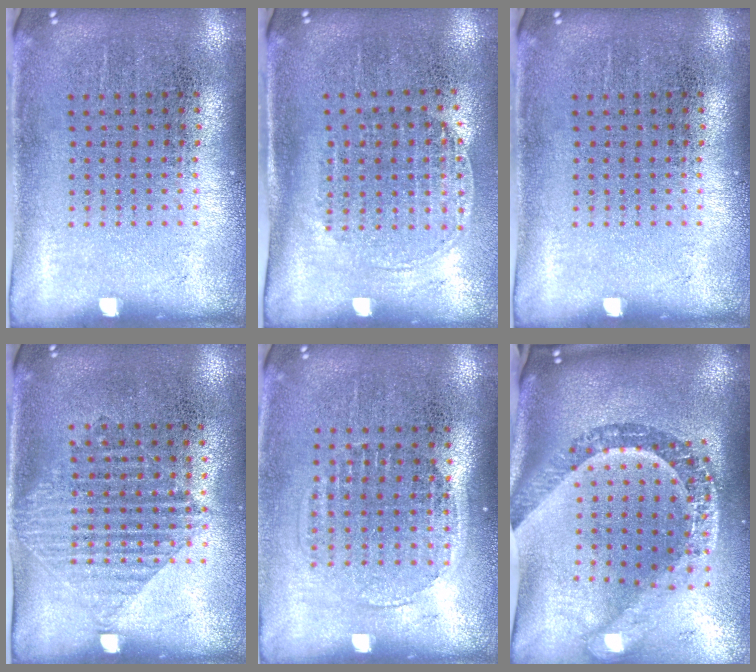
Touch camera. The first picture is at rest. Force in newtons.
{"total": 1.4, "press": 1.2, "slide": 0.8}
{"total": 0.0}
{"total": 1.2, "press": 1.0, "slide": 0.6}
{"total": 1.4, "press": 1.2, "slide": 0.6}
{"total": 3.3, "press": 2.4, "slide": 2.3}